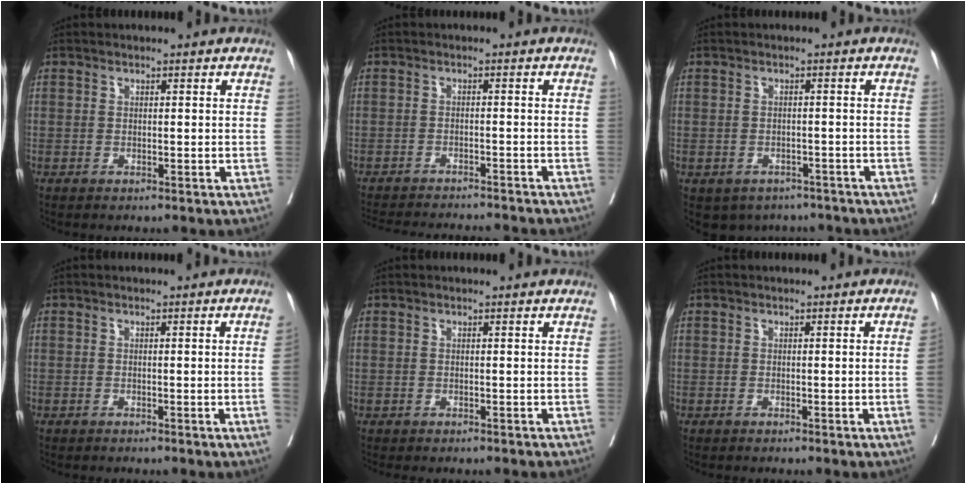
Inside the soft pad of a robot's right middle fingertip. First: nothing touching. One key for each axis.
{"total": 12.6, "fx": -12.0, "fy": 0.5, "fz": 3.9, "tx": -0.062, "ty": -0.008, "tz": -0.160}
{"total": 5.3, "fx": -4.4, "fy": 2.8, "fz": 0.5, "tx": 0.008, "ty": 0.010, "tz": -0.052}
{"total": 1.7, "fx": -0.4, "fy": -0.6, "fz": 1.5, "tx": -0.017, "ty": 0.000, "tz": -0.008}
{"total": 0.6, "fx": 0.0, "fy": -0.6, "fz": -0.1, "tx": -0.002, "ty": 0.002, "tz": -0.002}
{"total": 1.6, "fx": -0.4, "fy": -0.6, "fz": 1.5, "tx": -0.016, "ty": -0.001, "tz": -0.006}